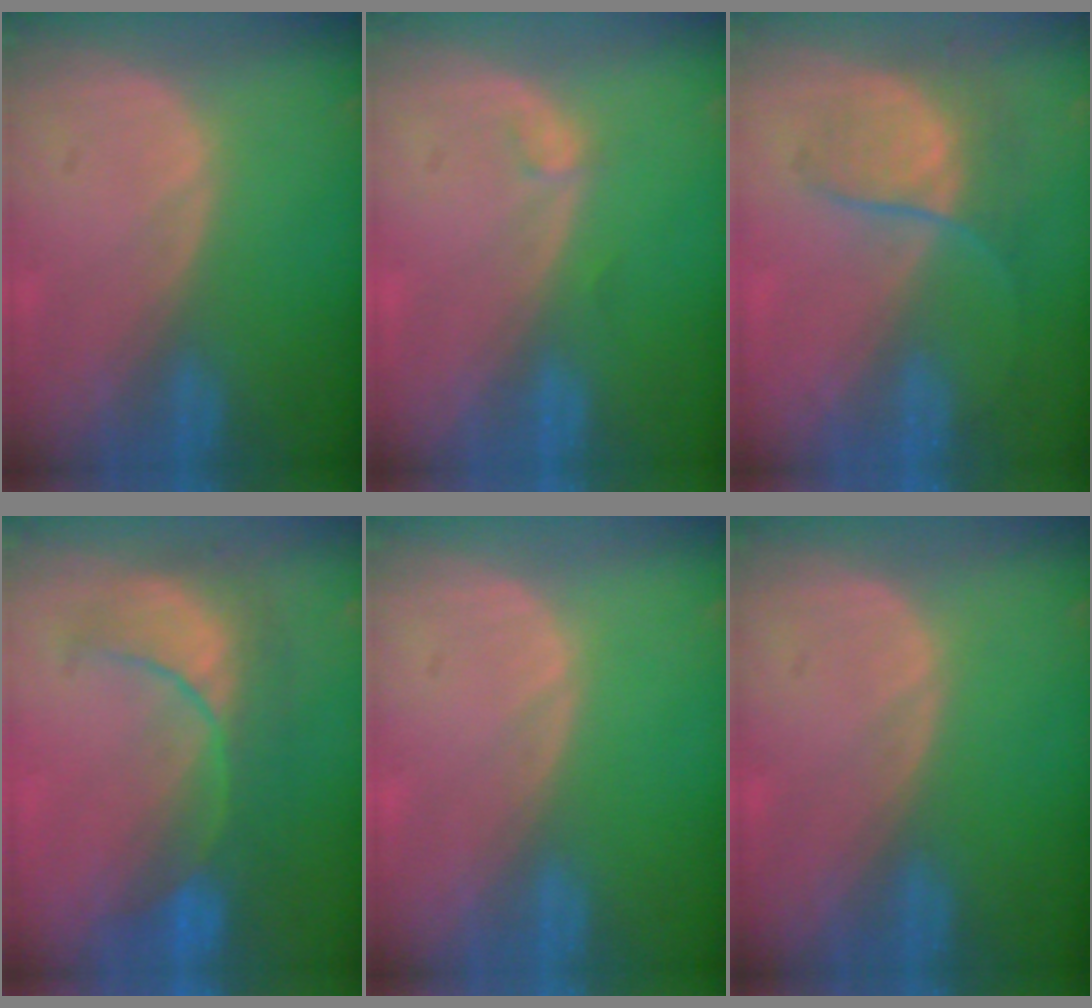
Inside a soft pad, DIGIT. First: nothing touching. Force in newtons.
{"total": 0.8, "press": 0.7, "slide": 0.1}
{"total": 6.3, "press": 5.8, "slide": 2.3}
{"total": 8.4, "press": 8.3, "slide": 1.6}
{"total": 0.0}
{"total": 0.0}